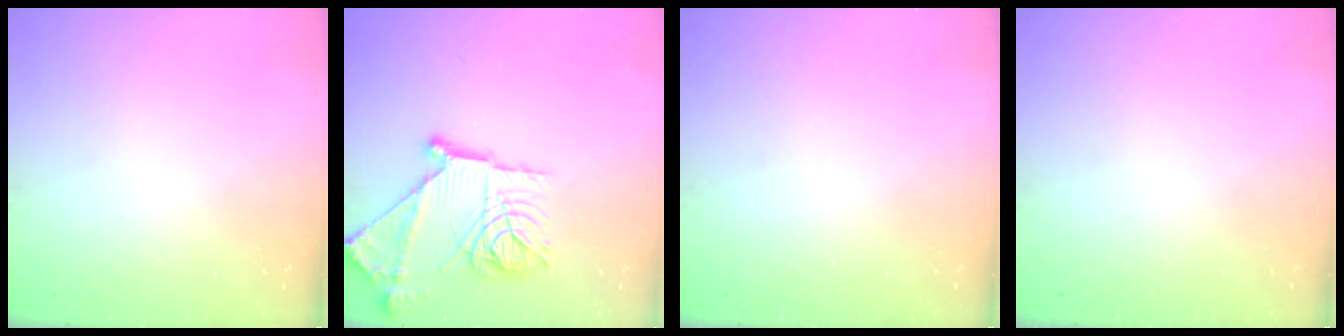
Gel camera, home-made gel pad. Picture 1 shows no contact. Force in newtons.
{"total": 22.2, "press": 22.1, "slide": 2.3}
{"total": 0.0}
{"total": 0.0}